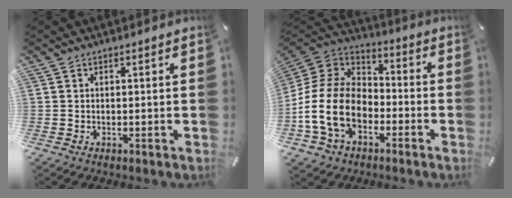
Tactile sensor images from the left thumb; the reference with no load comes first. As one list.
[{"total": 16.4, "force": [-5.5, 12.1, 9.7], "torque": [-0.225, 0.026, -0.100]}]